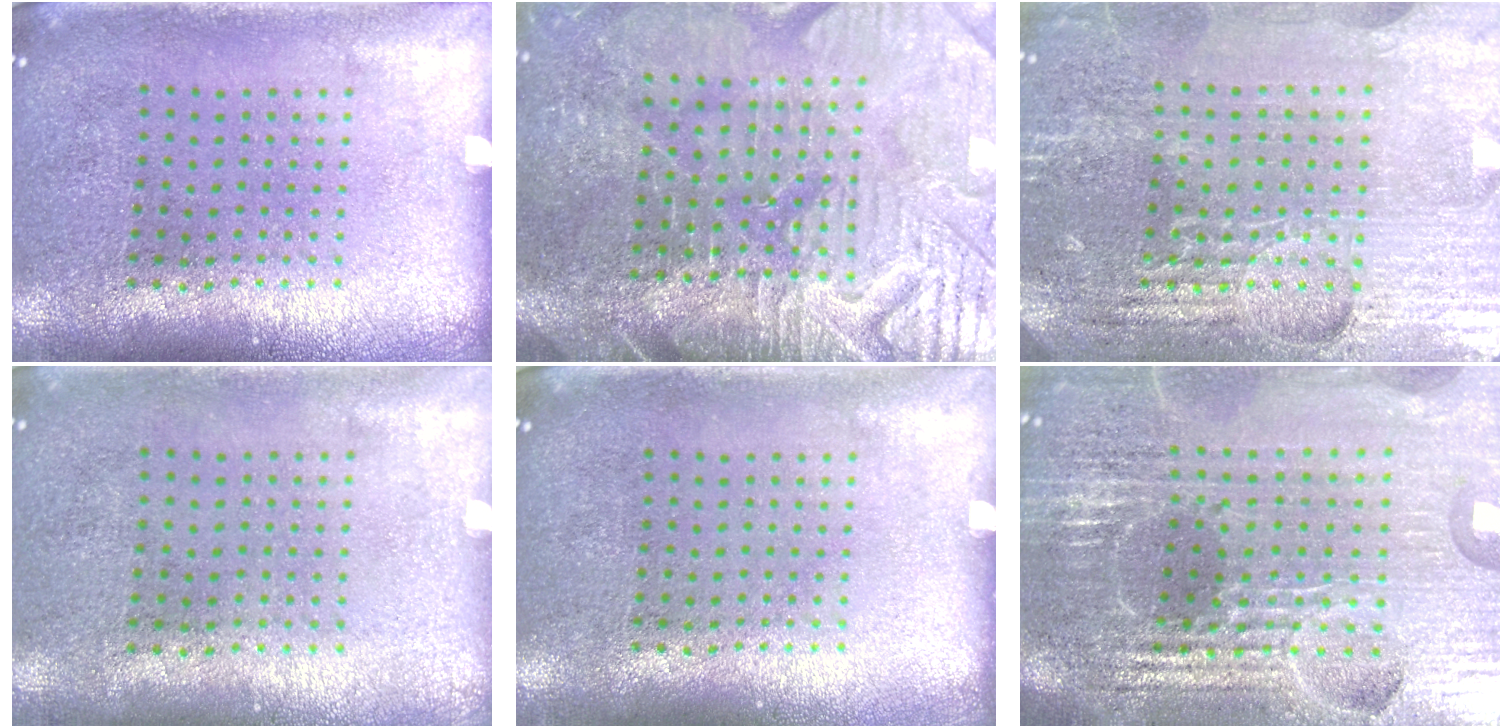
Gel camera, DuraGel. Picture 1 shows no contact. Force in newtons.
{"total": 4.3, "press": 4.0, "slide": 1.6}
{"total": 4.9, "press": 4.6, "slide": 1.7}
{"total": 0.0}
{"total": 0.0}
{"total": 6.5, "press": 5.7, "slide": 3.1}